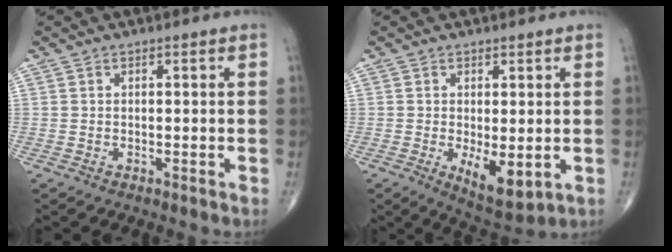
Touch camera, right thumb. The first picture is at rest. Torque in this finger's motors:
{"motor_torque": [1.09, 0.94, 0.03, -0.17, 0.16]}